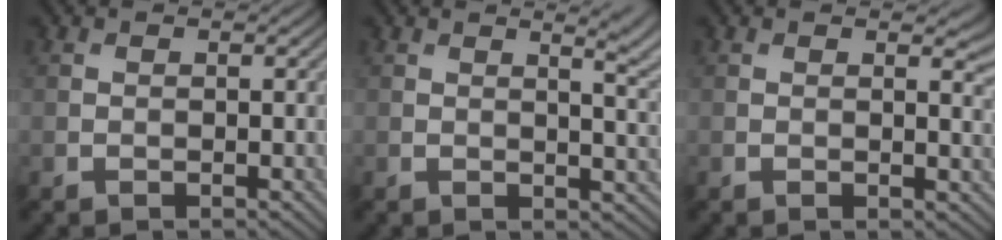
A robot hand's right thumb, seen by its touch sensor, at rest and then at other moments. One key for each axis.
{"total": 6.3, "fx": 3.2, "fy": 2.2, "fz": 5.0, "tx": -0.053, "ty": 0.019, "tz": 0.034}
{"total": 2.7, "fx": 1.2, "fy": 0.8, "fz": 2.3, "tx": -0.031, "ty": -0.004, "tz": 0.018}